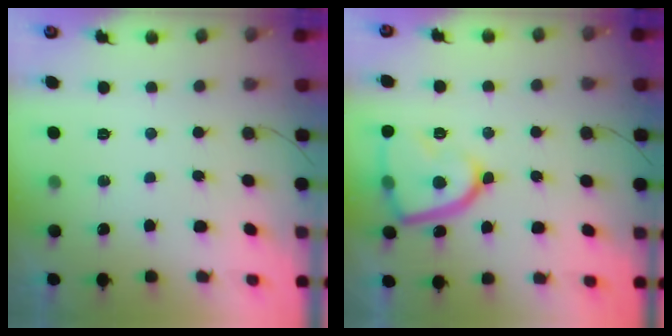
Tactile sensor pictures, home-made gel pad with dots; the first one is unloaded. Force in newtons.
{"total": 15.8, "press": 15.7, "slide": 1.3}